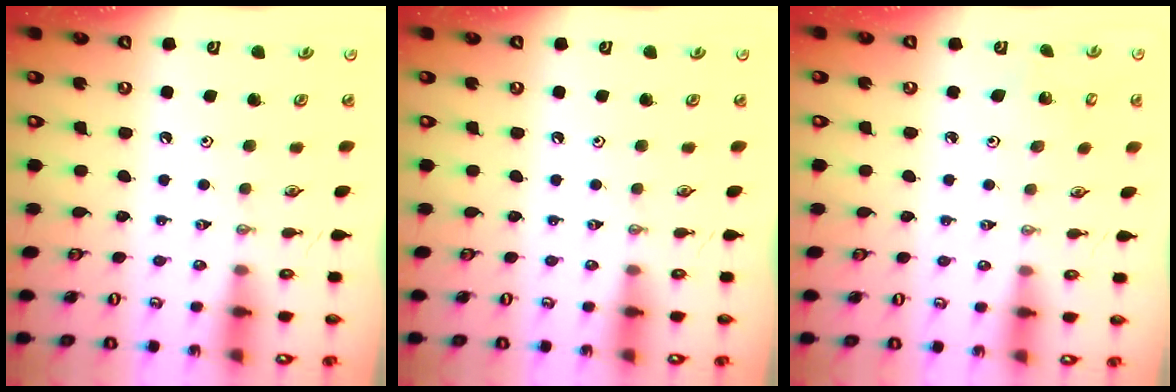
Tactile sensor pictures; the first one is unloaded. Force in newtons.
{"total": 0.0}
{"total": 3.0, "press": 3.0, "slide": 0.1}